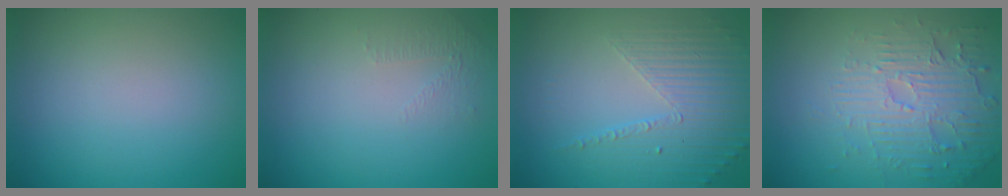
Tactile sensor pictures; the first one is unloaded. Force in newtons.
{"total": 0.9, "press": 0.4, "slide": 0.8}
{"total": 5.2, "press": 3.2, "slide": 4.1}
{"total": 4.5, "press": 3.7, "slide": 2.6}